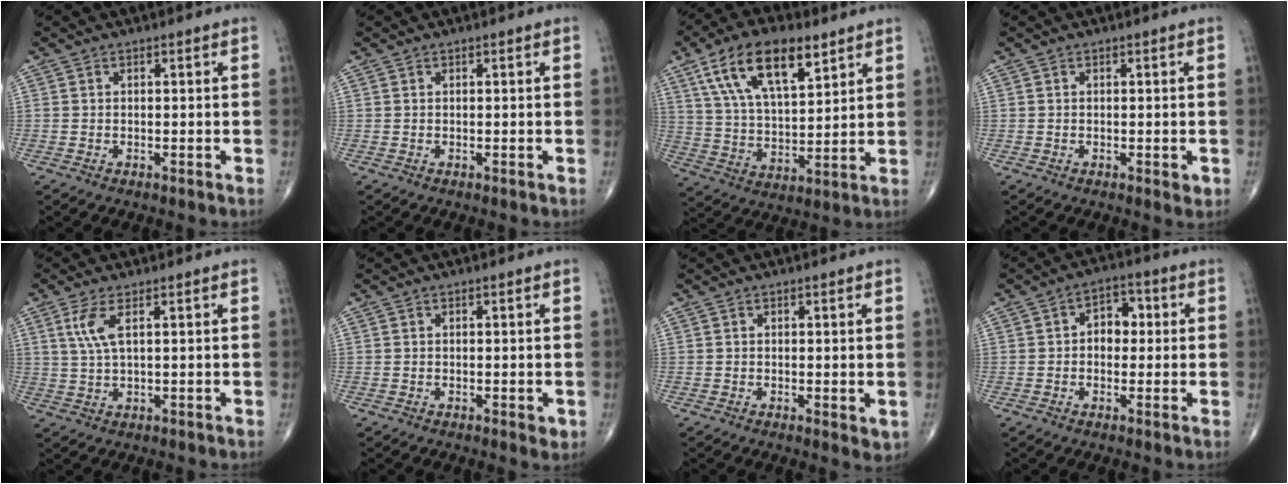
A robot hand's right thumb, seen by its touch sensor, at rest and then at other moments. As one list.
[{"total": 0.0}, {"total": 17.0, "force": [8.9, 7.4, 12.4], "torque": [-0.196, -0.025, 0.164]}, {"total": 1.3, "force": [-0.3, 0.5, 1.2], "torque": [-0.010, -0.002, -0.003]}, {"total": 4.6, "force": [1.8, 1.3, 4.0], "torque": [-0.100, -0.001, 0.043]}, {"total": 1.5, "force": [-0.3, 0.6, 1.3], "torque": [-0.012, -0.002, -0.003]}, {"total": 2.1, "force": [-0.1, 0.8, 2.0], "torque": [-0.026, -0.008, -0.002]}, {"total": 5.8, "force": [0.4, 4.1, 4.0], "torque": [-0.029, 0.014, -0.004]}]